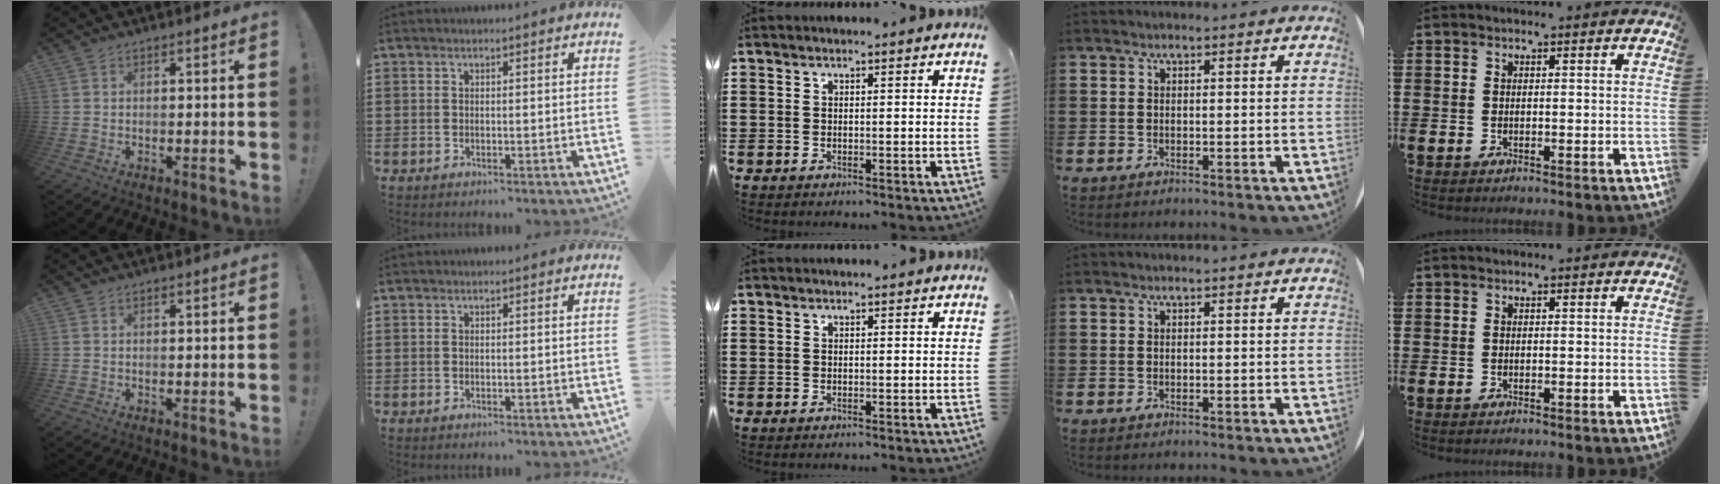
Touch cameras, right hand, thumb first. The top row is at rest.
{}